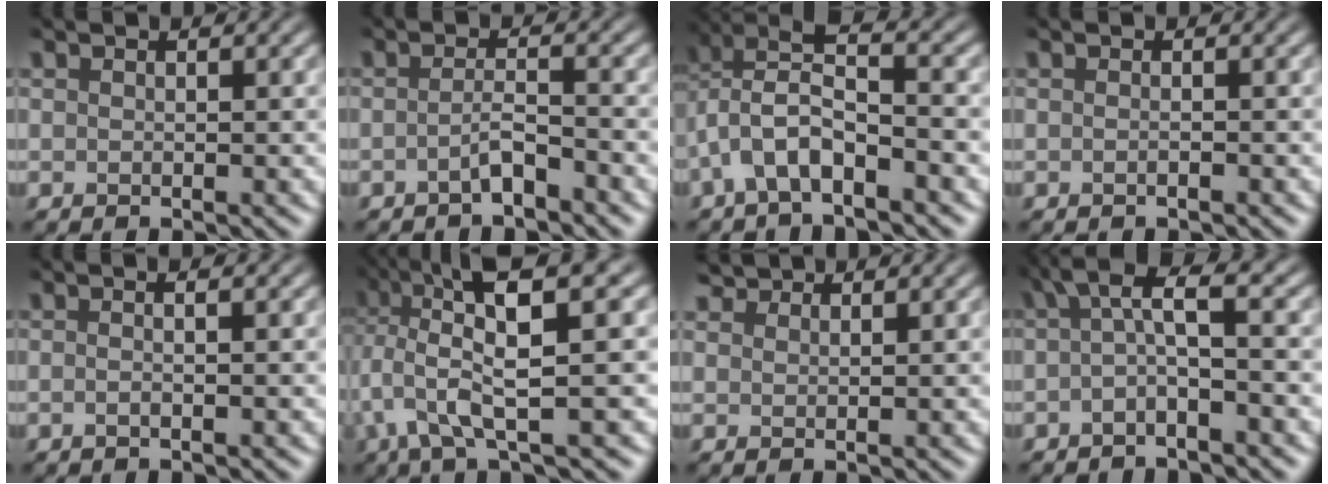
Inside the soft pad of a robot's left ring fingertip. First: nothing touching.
{"total": 1.8, "force": [-1.2, 0.3, 1.3], "torque": [-0.024, 0.006, -0.029]}
{"total": 5.1, "force": [-1.5, 2.3, 4.3], "torque": [-0.088, 0.018, -0.035]}
{"total": 0.5, "force": [-0.3, 0.1, 0.5], "torque": [-0.007, -0.001, -0.007]}
{"total": 2.2, "force": [0.4, 1.0, 1.9], "torque": [-0.008, -0.006, -0.024]}
{"total": 8.4, "force": [2.7, 1.8, 7.7], "torque": [-0.150, 0.015, 0.044]}
{"total": 1.9, "force": [1.8, 0.6, 0.3], "torque": [-0.010, 0.003, 0.030]}
{"total": 3.3, "force": [0.1, 0.7, 3.2], "torque": [-0.058, 0.015, -0.005]}